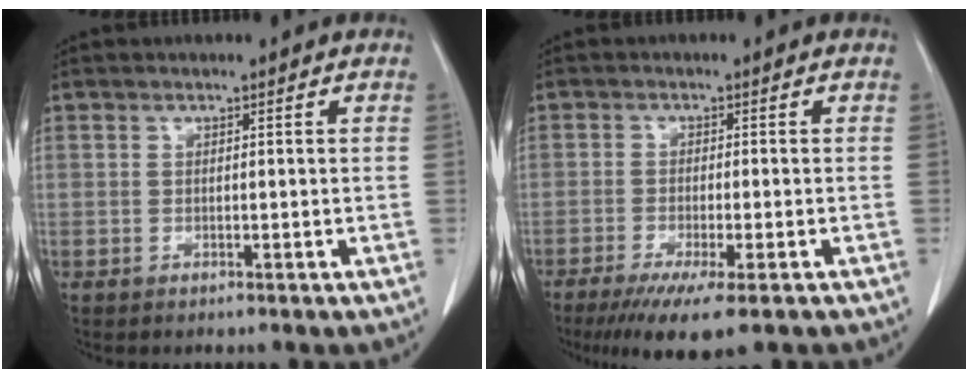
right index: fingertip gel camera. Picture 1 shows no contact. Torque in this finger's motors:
{"motor_torque": [1.14, -0.99, 0.52, 0.13]}